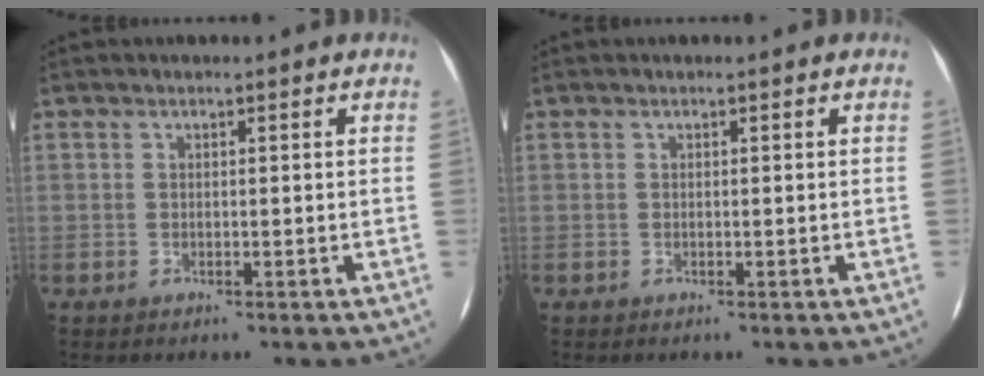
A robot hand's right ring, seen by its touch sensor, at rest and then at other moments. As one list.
[{"total": 0.0}]